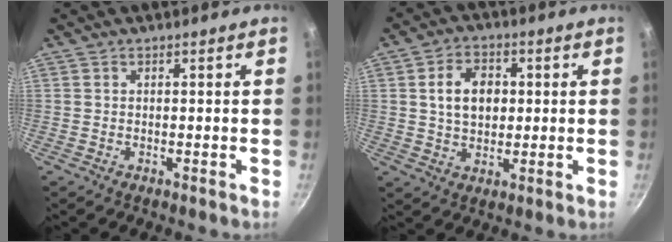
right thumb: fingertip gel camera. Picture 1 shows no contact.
{"total": 8.3, "force": [1.2, 6.0, 5.6], "torque": [-0.077, 0.006, 0.019]}